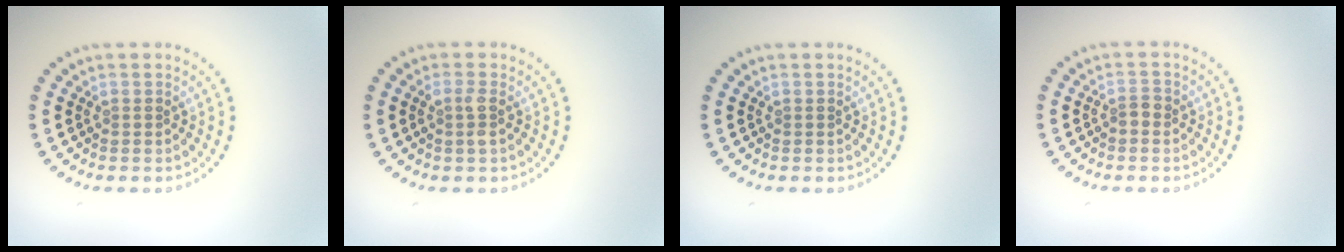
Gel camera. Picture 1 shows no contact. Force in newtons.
{"total": 1.5, "press": 1.3, "slide": 0.6}
{"total": 0.0}
{"total": 1.0, "press": 1.0, "slide": 0.3}